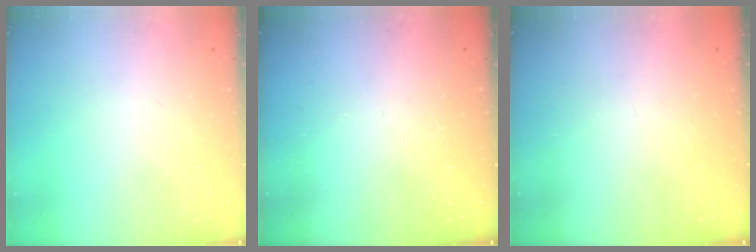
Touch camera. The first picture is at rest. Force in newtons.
{"total": 1.2, "press": 1.2, "slide": 0.3}
{"total": 1.3, "press": 1.0, "slide": 0.7}